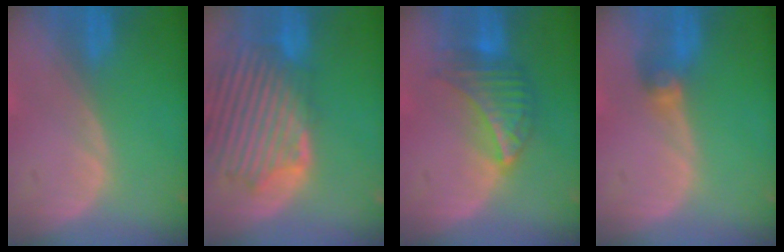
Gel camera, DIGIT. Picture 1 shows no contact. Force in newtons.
{"total": 13.7, "press": 11.8, "slide": 6.9}
{"total": 6.5, "press": 6.5, "slide": 0.9}
{"total": 2.7, "press": 2.7, "slide": 0.1}